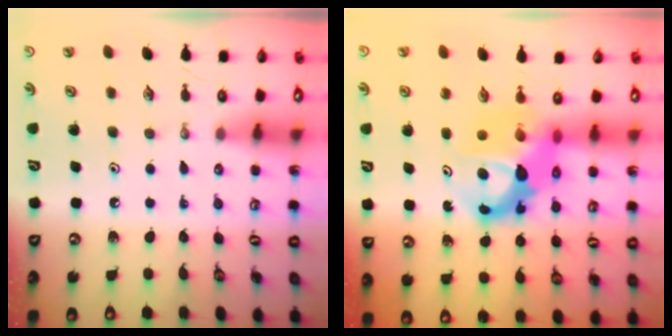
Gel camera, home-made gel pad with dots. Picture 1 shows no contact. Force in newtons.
{"total": 9.7, "press": 9.7, "slide": 0.8}